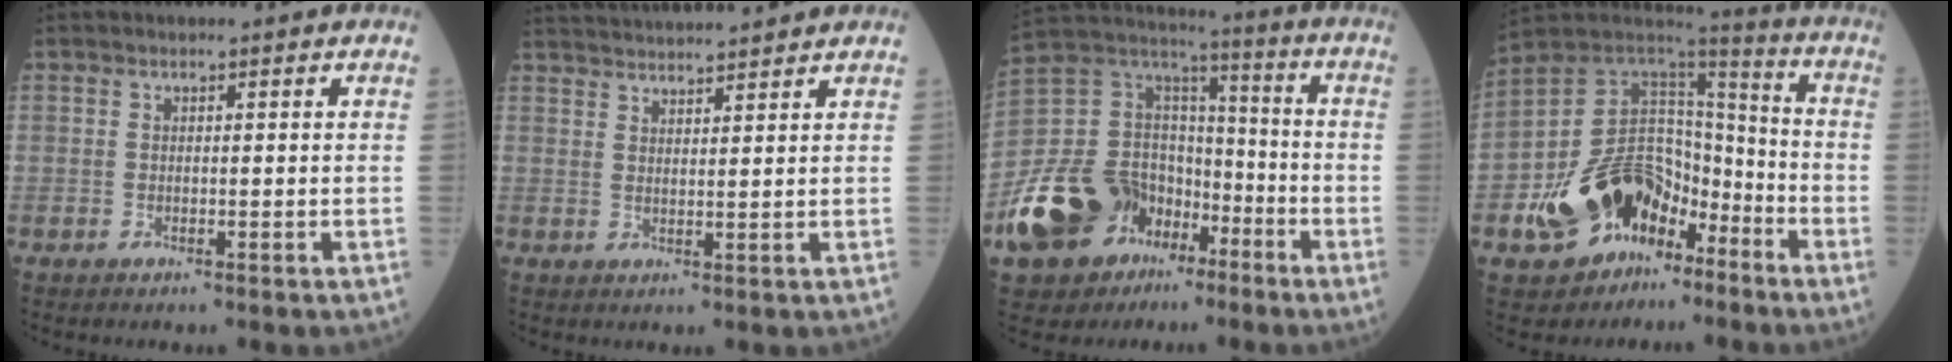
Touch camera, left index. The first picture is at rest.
{"total": 12.5, "force": [11.9, 0.5, 3.9], "torque": [-0.077, 0.032, 0.183]}
{"total": 19.9, "force": [-10.5, 13.4, 10.2], "torque": [-0.225, 0.039, -0.181]}
{"total": 16.9, "force": [-8.8, 10.4, 10.1], "torque": [-0.191, 0.037, -0.146]}